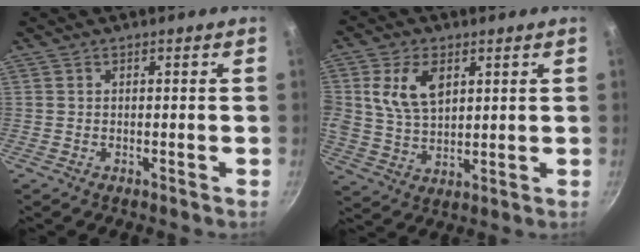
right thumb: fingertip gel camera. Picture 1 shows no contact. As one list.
[{"total": 9.9, "force": [3.3, 6.3, 6.9], "torque": [-0.122, -0.015, 0.064]}]